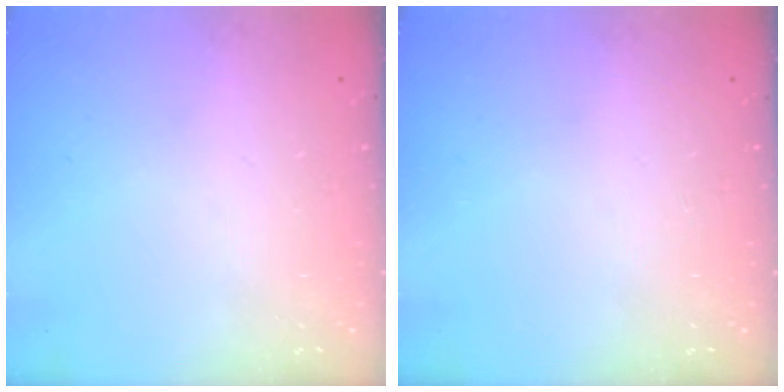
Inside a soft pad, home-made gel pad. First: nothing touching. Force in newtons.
{"total": 0.0}